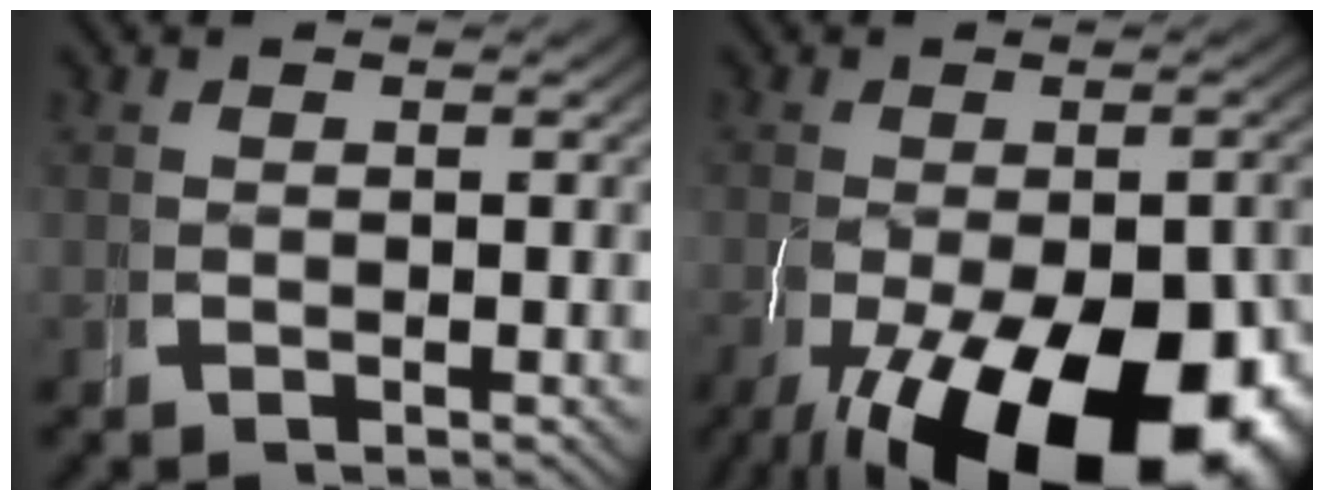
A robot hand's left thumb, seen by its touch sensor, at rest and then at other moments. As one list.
[{"total": 15.8, "force": [-6.2, 8.2, 12.0], "torque": [-0.209, -0.071, -0.057]}]